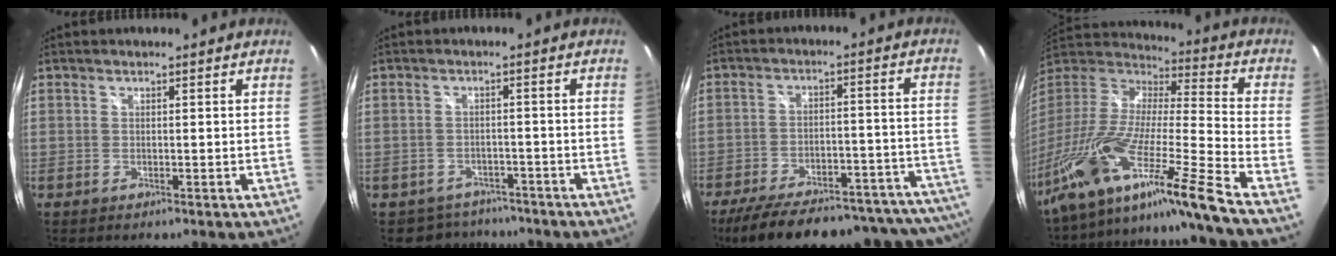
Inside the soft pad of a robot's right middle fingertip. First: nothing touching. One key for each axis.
{"total": 5.5, "fx": -4.6, "fy": 2.9, "fz": 0.0, "tx": -0.009, "ty": 0.016, "tz": -0.066}
{"total": 32.1, "fx": -28.4, "fy": 7.5, "fz": 13.0, "tx": -0.198, "ty": -0.014, "tz": -0.365}
{"total": 27.1, "fx": -19.0, "fy": -0.8, "fz": 19.2, "tx": -0.299, "ty": -0.085, "tz": -0.337}